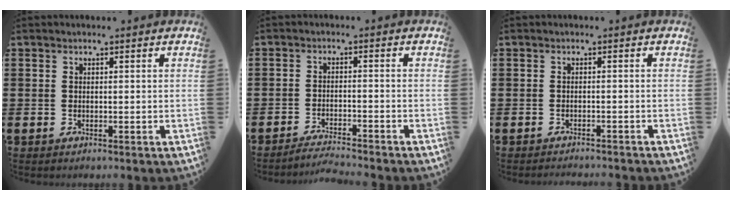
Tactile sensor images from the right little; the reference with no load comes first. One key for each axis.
{"total": 2.4, "fx": -2.4, "fy": -0.3, "fz": 0.2, "tx": -0.005, "ty": 0.003, "tz": -0.049}
{"total": 1.0, "fx": -1.0, "fy": -0.1, "fz": 0.0, "tx": -0.001, "ty": 0.001, "tz": -0.020}